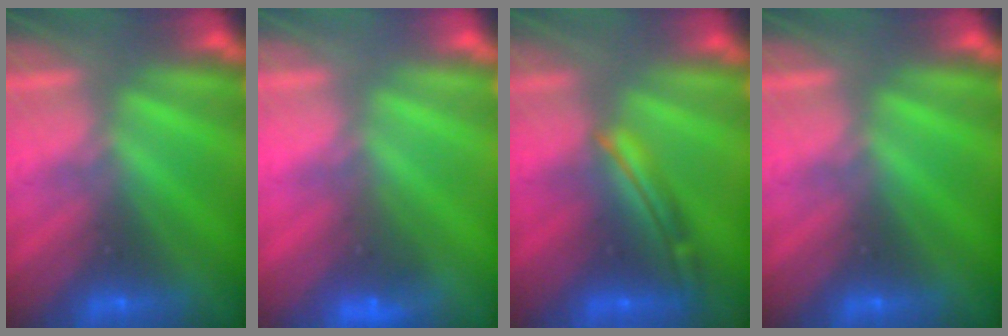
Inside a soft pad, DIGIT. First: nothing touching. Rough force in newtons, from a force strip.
{"total": 4.5}
{"total": 8.0}
{"total": 0.0}